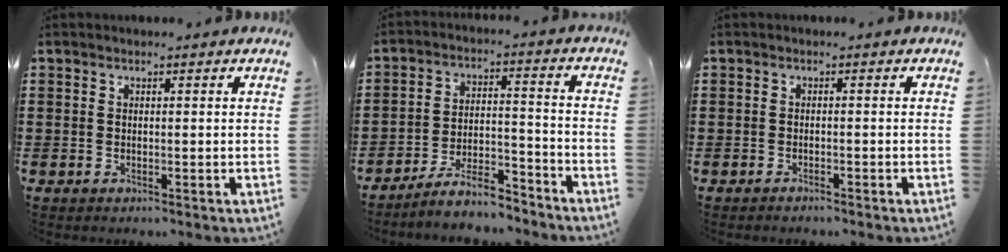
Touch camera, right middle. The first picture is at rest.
{"total": 7.7, "force": [-6.9, 1.0, 3.3], "torque": [-0.059, 0.010, -0.131]}
{"total": 0.9, "force": [-0.8, -0.1, 0.1], "torque": [-0.006, -0.003, -0.017]}